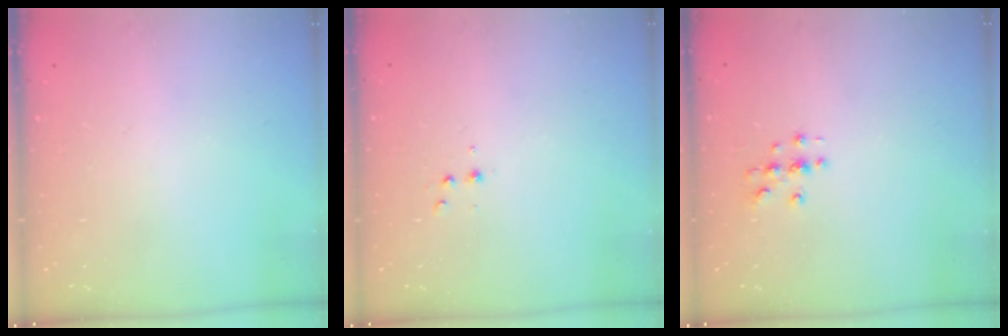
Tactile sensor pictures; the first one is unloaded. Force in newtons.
{"total": 2.9, "press": 2.7, "slide": 1.1}
{"total": 2.7, "press": 2.7, "slide": 0.3}